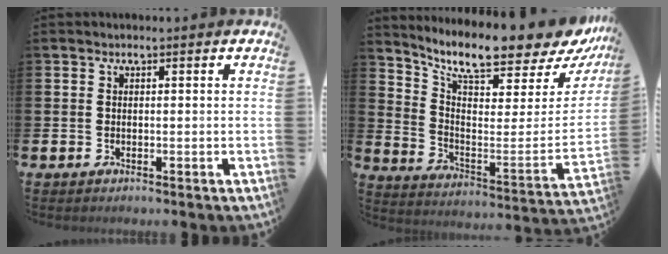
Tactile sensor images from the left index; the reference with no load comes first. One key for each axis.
{"total": 9.7, "fx": 8.5, "fy": 1.7, "fz": 4.4, "tx": -0.096, "ty": -0.082, "tz": 0.137}